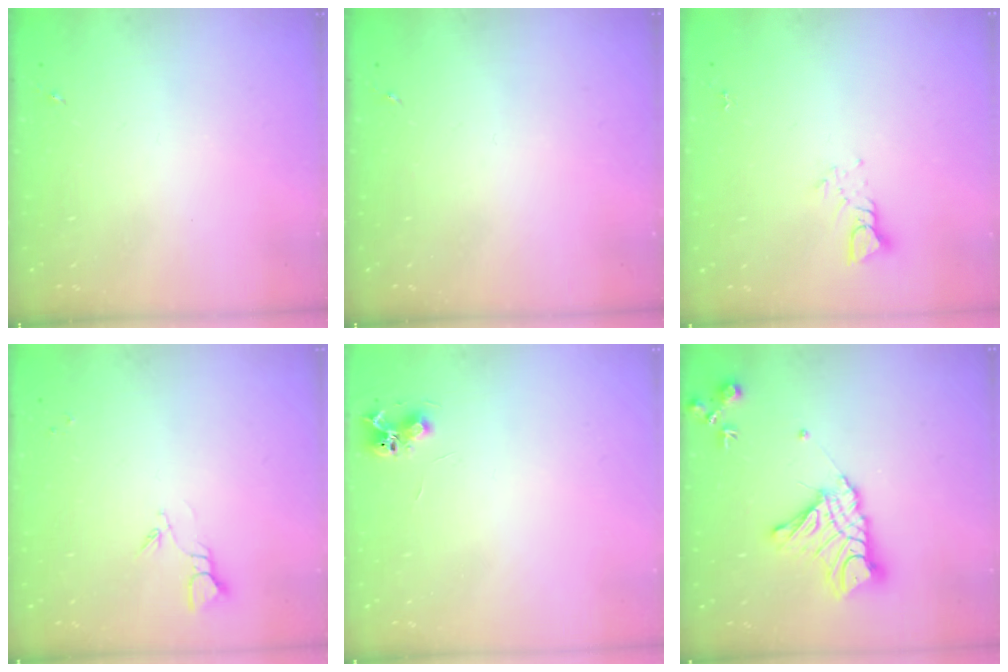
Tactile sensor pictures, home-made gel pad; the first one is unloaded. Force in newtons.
{"total": 0.0}
{"total": 3.8, "press": 3.8, "slide": 0.2}
{"total": 3.3, "press": 3.3, "slide": 0.4}
{"total": 6.5, "press": 6.5, "slide": 0.8}
{"total": 15.8, "press": 15.7, "slide": 1.4}